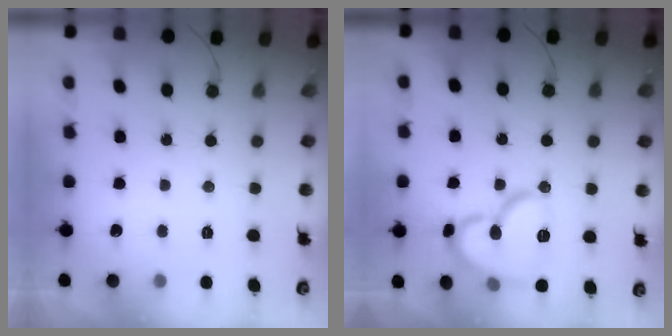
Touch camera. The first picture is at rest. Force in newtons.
{"total": 15.3, "press": 15.2, "slide": 1.5}